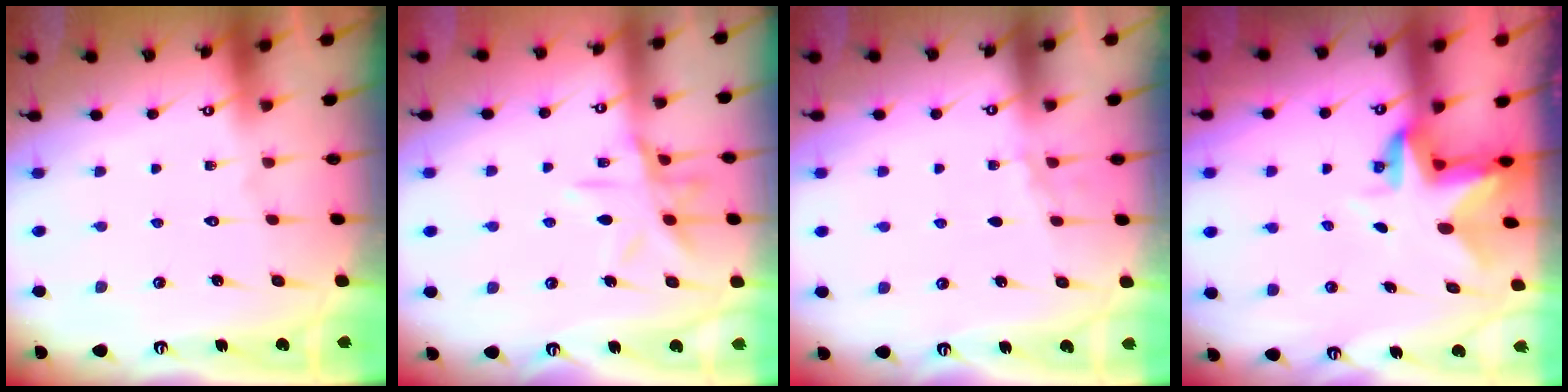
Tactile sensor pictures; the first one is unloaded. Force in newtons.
{"total": 11.9, "press": 11.9, "slide": 0.8}
{"total": 2.2, "press": 1.9, "slide": 1.1}
{"total": 3.4, "press": 3.4, "slide": 0.3}